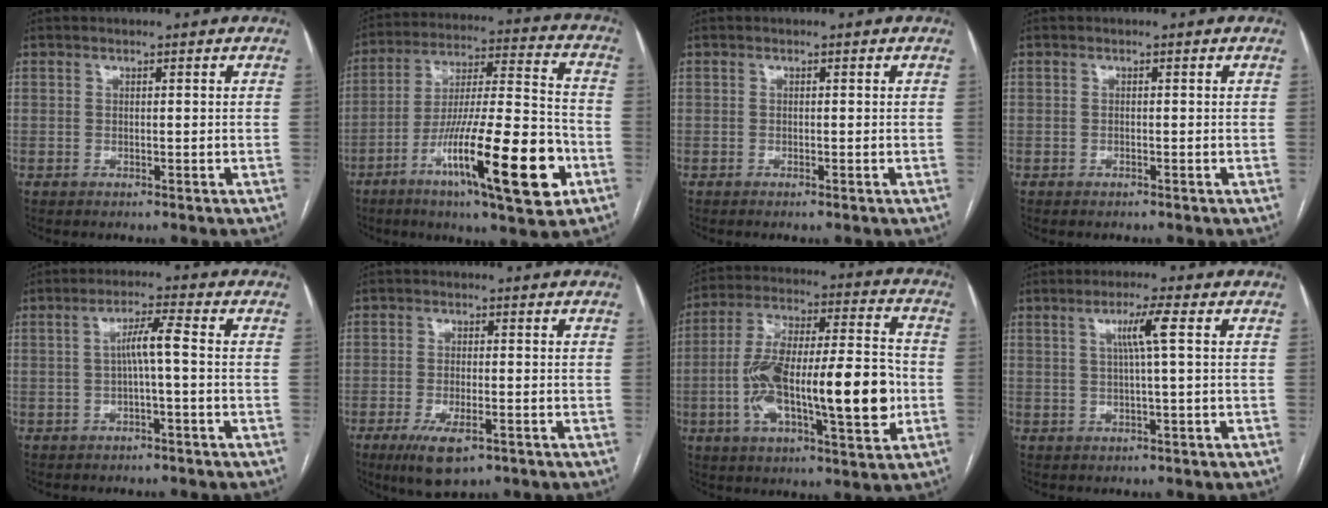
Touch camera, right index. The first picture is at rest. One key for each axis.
{"total": 20.9, "fx": -8.8, "fy": 2.4, "fz": 18.8, "tx": -0.305, "ty": -0.016, "tz": -0.142}
{"total": 0.7, "fx": -0.5, "fy": 0.0, "fz": 0.5, "tx": -0.010, "ty": -0.001, "tz": -0.007}
{"total": 0.5, "fx": -0.5, "fy": 0.1, "fz": 0.2, "tx": -0.008, "ty": 0.000, "tz": -0.007}
{"total": 4.2, "fx": -0.5, "fy": -0.1, "fz": 4.2, "tx": -0.073, "ty": 0.016, "tz": -0.005}
{"total": 6.9, "fx": -3.8, "fy": 2.1, "fz": 5.3, "tx": -0.097, "ty": -0.013, "tz": -0.057}
{"total": 22.0, "fx": -3.7, "fy": 5.0, "fz": 21.1, "tx": -0.361, "ty": 0.020, "tz": -0.052}
{"total": 4.1, "fx": 1.0, "fy": -0.7, "fz": 4.0, "tx": -0.074, "ty": 0.005, "tz": 0.019}